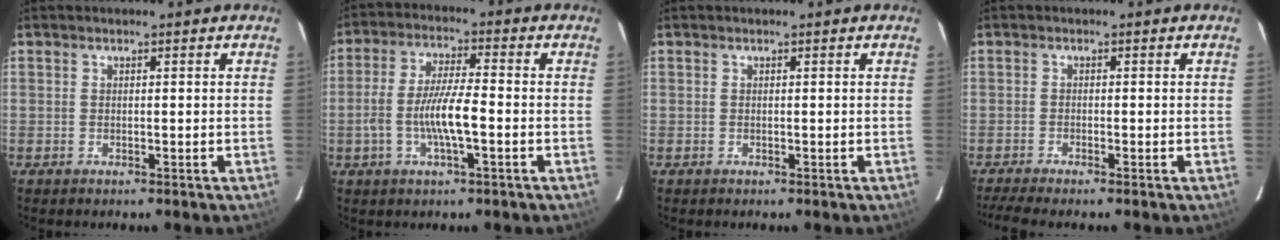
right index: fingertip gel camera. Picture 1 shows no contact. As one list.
[{"total": 8.7, "force": [-2.4, 1.5, 8.2], "torque": [-0.164, 0.002, -0.044]}, {"total": 0.0}, {"total": 3.7, "force": [-3.4, -1.0, 1.1], "torque": [-0.038, -0.010, -0.065]}]